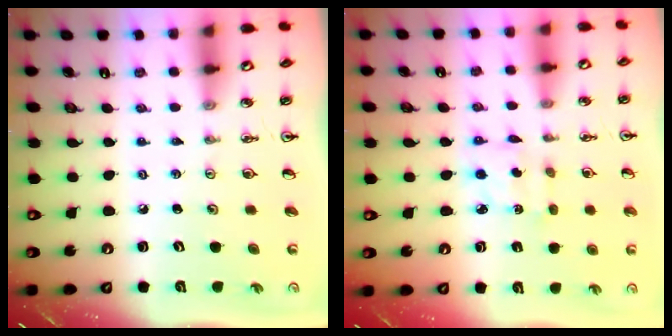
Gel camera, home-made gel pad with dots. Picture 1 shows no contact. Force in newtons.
{"total": 2.5, "press": 2.5, "slide": 0.1}